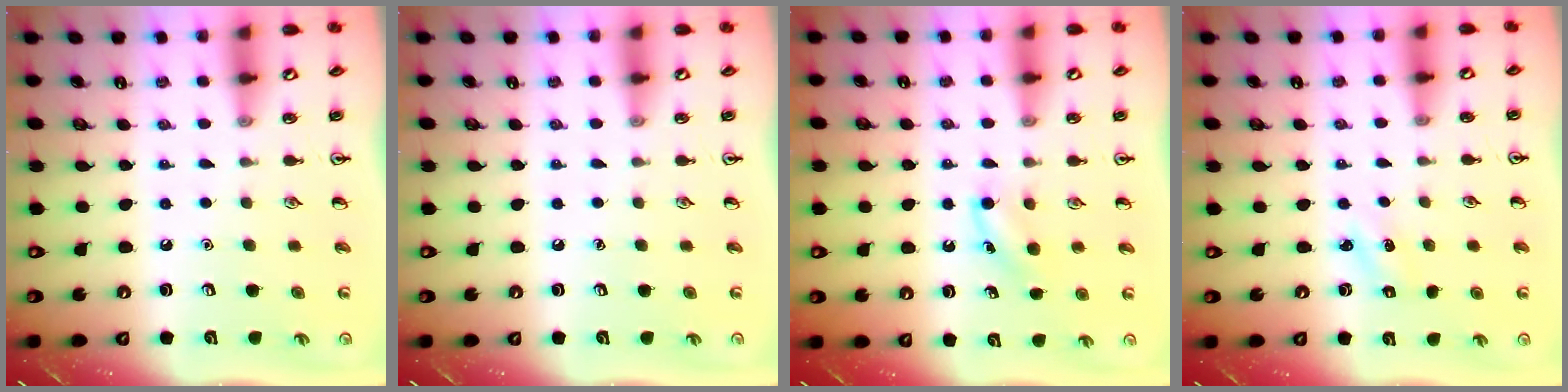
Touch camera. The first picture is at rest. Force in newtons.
{"total": 0.0}
{"total": 4.5, "press": 4.3, "slide": 1.6}
{"total": 1.3, "press": 1.2, "slide": 0.5}